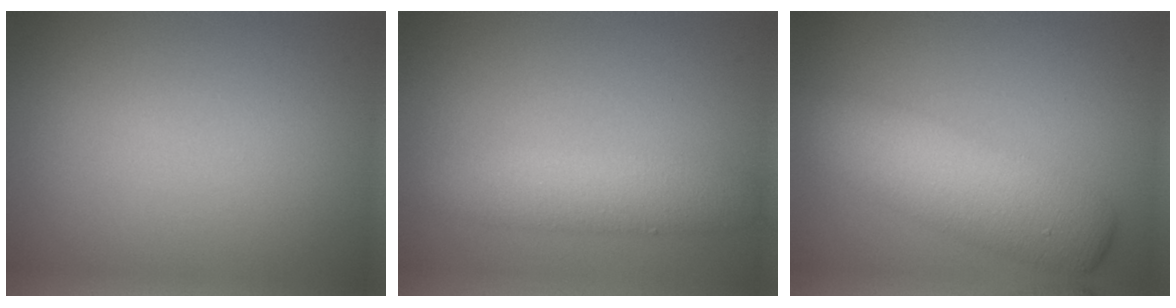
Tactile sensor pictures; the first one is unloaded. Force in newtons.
{"total": 4.0, "press": 4.0, "slide": 0.2}
{"total": 7.2, "press": 7.2, "slide": 0.2}